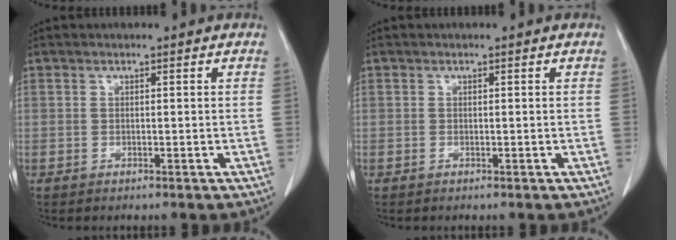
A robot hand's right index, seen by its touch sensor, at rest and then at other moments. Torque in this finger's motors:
{"motor_torque": [0.28, -0.02, 0.07, 0.01]}